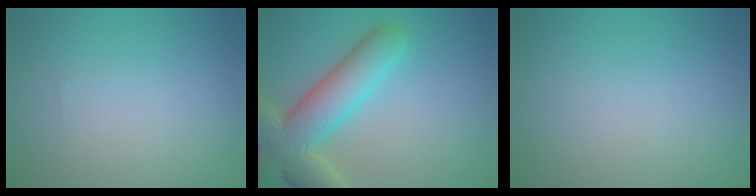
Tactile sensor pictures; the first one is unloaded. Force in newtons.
{"total": 8.8, "press": 8.8, "slide": 0.8}
{"total": 0.0}